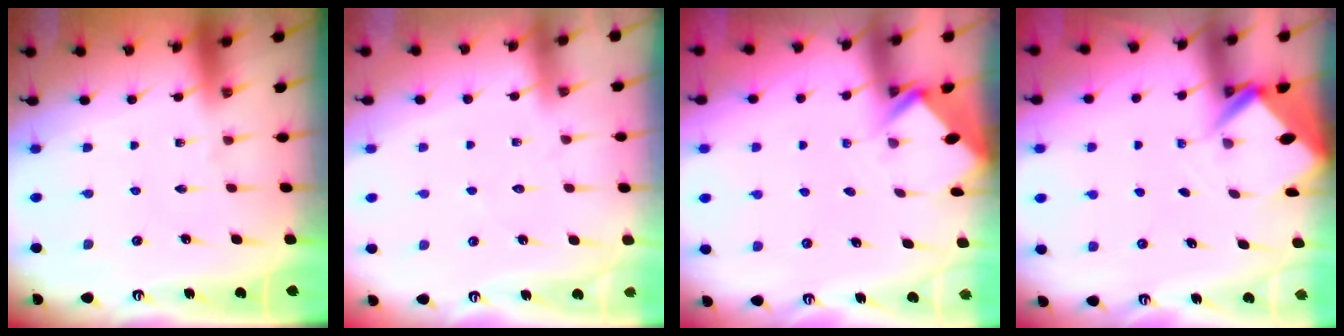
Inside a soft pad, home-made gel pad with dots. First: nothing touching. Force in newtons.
{"total": 2.9, "press": 2.9, "slide": 0.3}
{"total": 2.9, "press": 2.9, "slide": 0.2}
{"total": 2.8, "press": 2.8, "slide": 0.1}